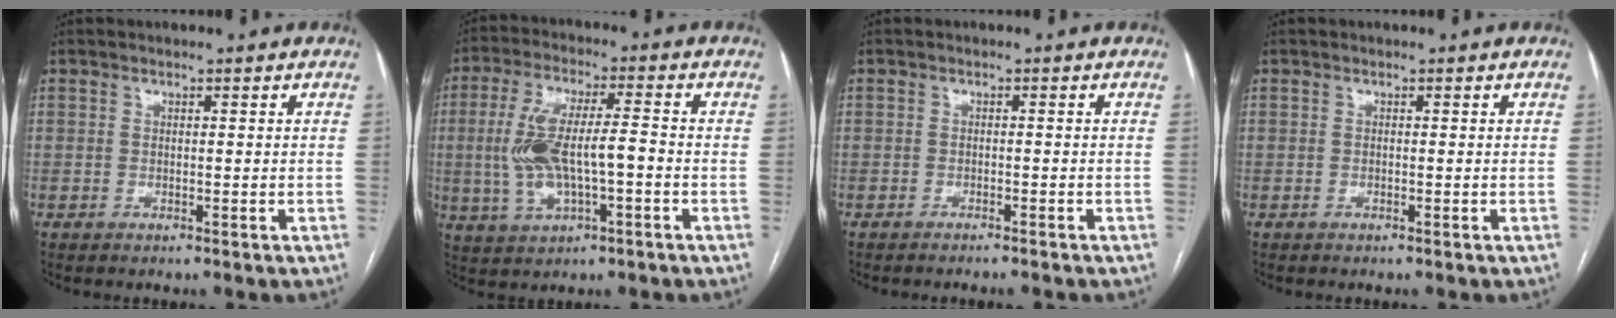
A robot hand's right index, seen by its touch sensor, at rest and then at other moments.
{"total": 11.2, "force": [-1.5, 3.5, 10.5], "torque": [-0.220, 0.015, -0.019]}
{"total": 2.5, "force": [-2.4, 0.2, 0.8], "torque": [-0.012, -0.003, -0.028]}
{"total": 0.0}